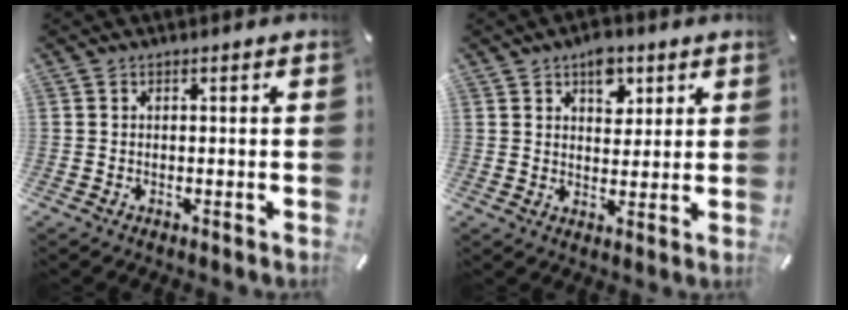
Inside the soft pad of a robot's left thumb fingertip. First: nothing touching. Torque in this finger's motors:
{"motor_torque": [0.77, 0.64, 0.55, -0.61, 0.17]}